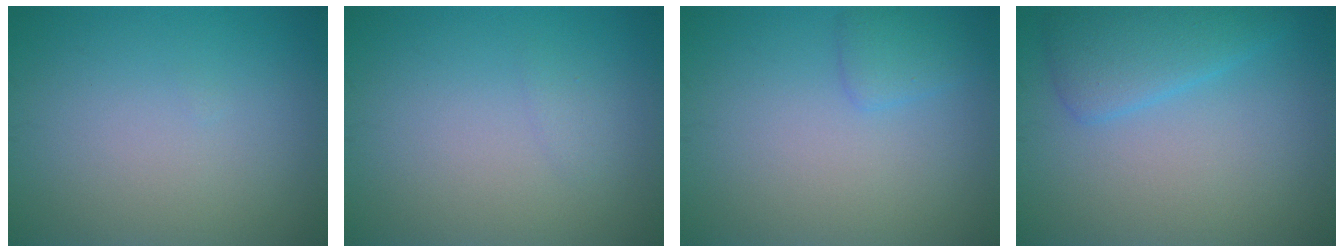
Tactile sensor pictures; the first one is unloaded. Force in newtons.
{"total": 0.6, "press": 0.6, "slide": 0.0}
{"total": 1.6, "press": 1.6, "slide": 0.1}
{"total": 3.5, "press": 3.5, "slide": 0.1}